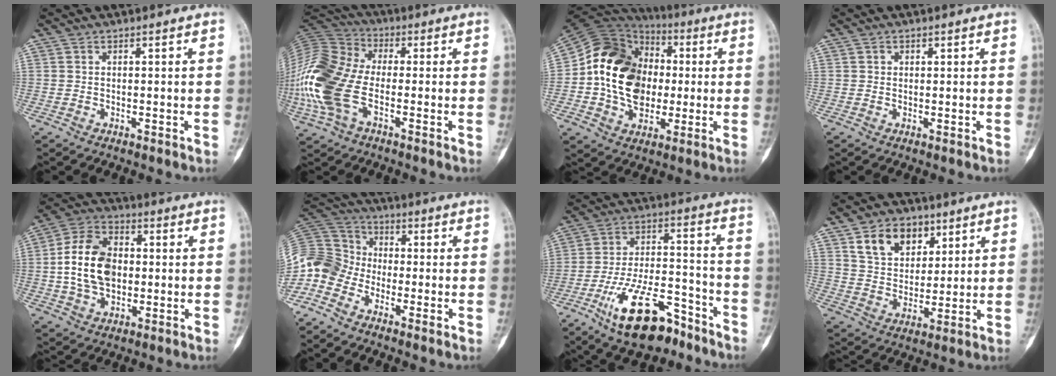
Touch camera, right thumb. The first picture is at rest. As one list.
[{"total": 19.5, "force": [-4.0, 11.2, 15.4], "torque": [-0.360, 0.014, -0.084]}, {"total": 20.3, "force": [-0.5, 15.0, 13.6], "torque": [-0.218, 0.025, -0.011]}, {"total": 0.7, "force": [0.3, 0.7, 0.2], "torque": [0.006, 0.000, 0.002]}, {"total": 14.0, "force": [-0.1, 9.5, 10.3], "torque": [-0.172, 0.019, -0.003]}, {"total": 11.4, "force": [-6.0, 8.1, 5.2], "torque": [-0.103, 0.056, -0.134]}, {"total": 17.1, "force": [-10.6, 7.3, 11.3], "torque": [-0.182, 0.076, -0.177]}, {"total": 10.8, "force": [5.6, 7.4, 5.5], "torque": [-0.061, -0.027, 0.102]}]